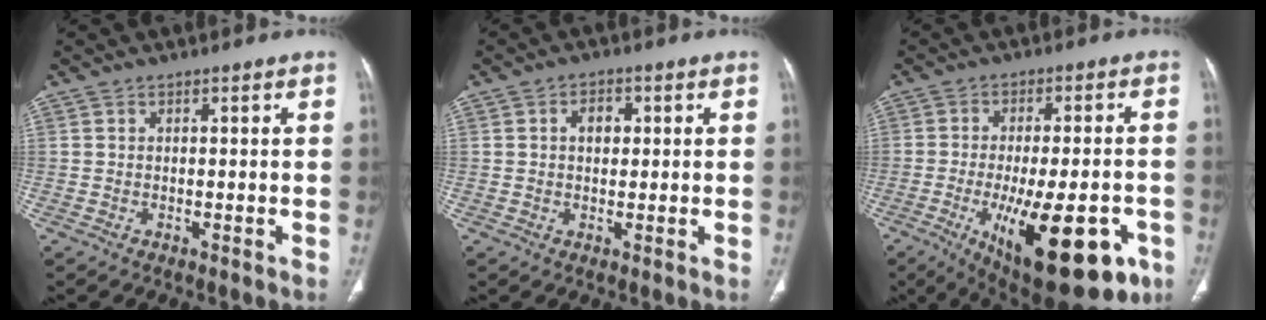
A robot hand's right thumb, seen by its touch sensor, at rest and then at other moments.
{"total": 3.4, "force": [0.7, 2.4, 2.3], "torque": [-0.026, 0.004, 0.011]}
{"total": 23.2, "force": [-9.3, 8.9, 19.3], "torque": [-0.250, 0.000, -0.116]}